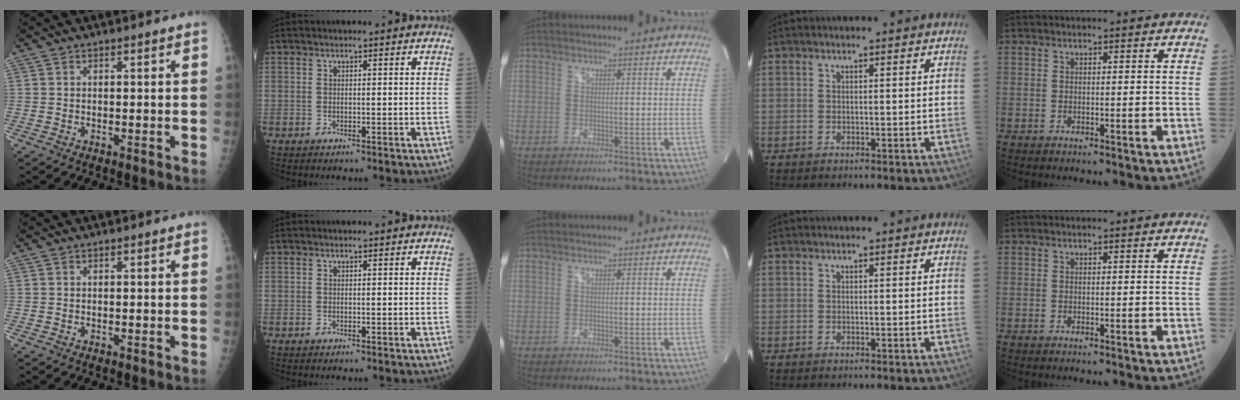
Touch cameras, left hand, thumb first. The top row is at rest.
{}